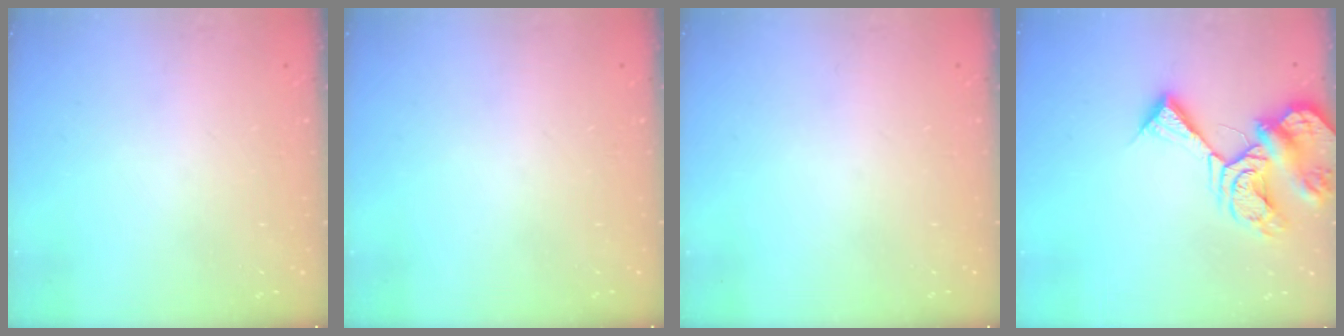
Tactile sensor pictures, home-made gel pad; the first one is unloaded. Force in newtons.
{"total": 0.0}
{"total": 0.0}
{"total": 11.8, "press": 11.7, "slide": 1.4}